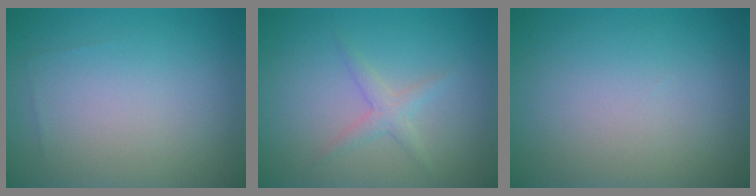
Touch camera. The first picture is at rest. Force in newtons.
{"total": 1.6, "press": 1.6, "slide": 0.1}
{"total": 0.0}